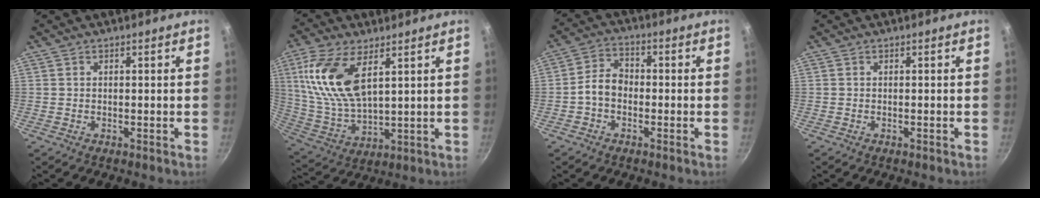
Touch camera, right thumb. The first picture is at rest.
{"total": 15.4, "force": [5.8, 7.5, 12.1], "torque": [-0.240, -0.019, 0.124]}
{"total": 5.4, "force": [-1.4, 3.9, 3.4], "torque": [-0.047, 0.026, -0.038]}
{"total": 0.0}